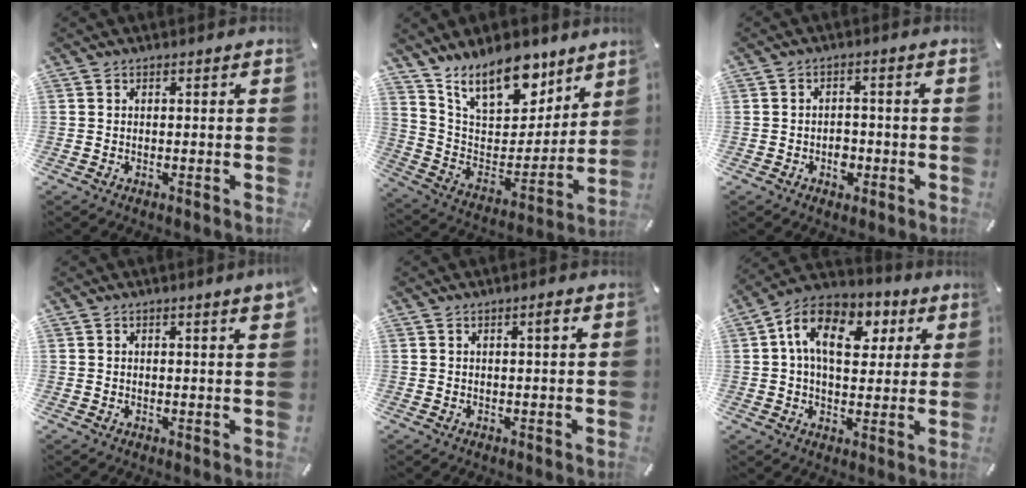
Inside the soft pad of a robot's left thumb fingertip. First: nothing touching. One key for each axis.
{"total": 17.3, "fx": 13.6, "fy": 7.9, "fz": 7.2, "tx": -0.123, "ty": -0.107, "tz": 0.245}
{"total": 3.6, "fx": -1.3, "fy": 2.7, "fz": 2.0, "tx": -0.029, "ty": 0.000, "tz": -0.023}
{"total": 1.7, "fx": 1.2, "fy": 0.1, "fz": 1.1, "tx": -0.023, "ty": 0.001, "tz": 0.022}
{"total": 1.5, "fx": 0.7, "fy": 0.1, "fz": 1.3, "tx": -0.028, "ty": -0.001, "tz": 0.012}
{"total": 14.7, "fx": 4.9, "fy": 9.9, "fz": 9.7, "tx": -0.155, "ty": -0.004, "tz": 0.086}